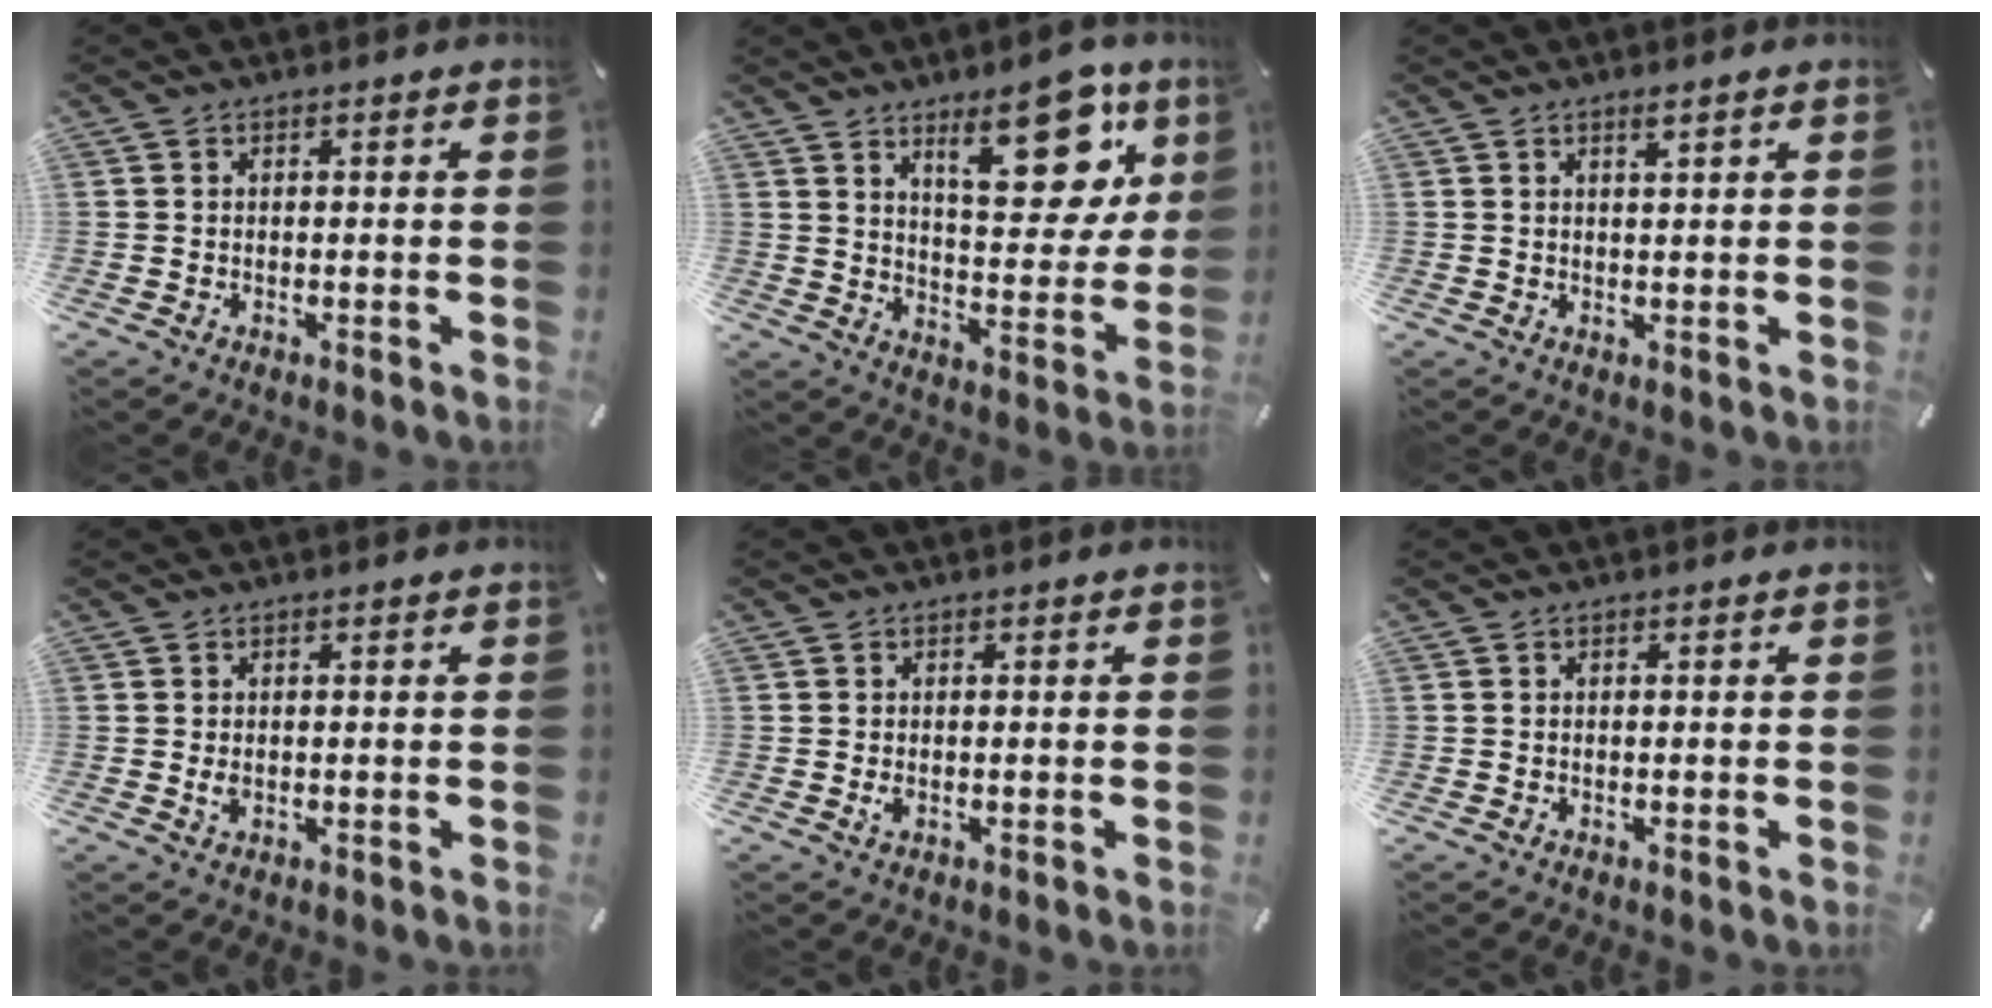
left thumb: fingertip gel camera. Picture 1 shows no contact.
{"total": 19.5, "force": [11.2, 8.6, 13.4], "torque": [-0.161, -0.070, 0.175]}
{"total": 1.7, "force": [1.2, 0.1, 1.2], "torque": [-0.025, -0.002, 0.022]}
{"total": 1.5, "force": [0.1, 0.9, 1.2], "torque": [-0.032, 0.000, -0.002]}
{"total": 1.4, "force": [0.0, 0.6, 1.3], "torque": [-0.032, -0.003, -0.003]}
{"total": 0.0}